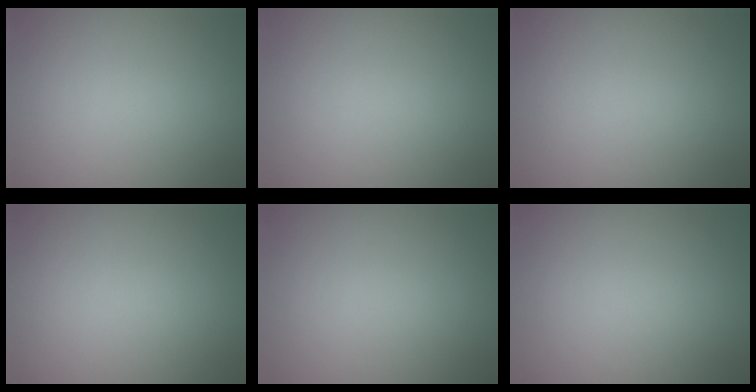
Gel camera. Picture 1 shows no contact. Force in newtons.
{"total": 0.0}
{"total": 0.0}
{"total": 0.0}
{"total": 0.0}
{"total": 0.0}